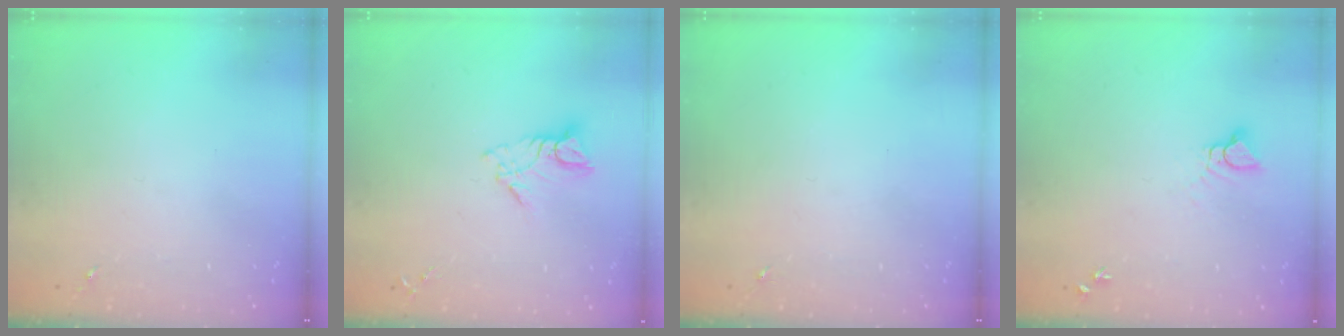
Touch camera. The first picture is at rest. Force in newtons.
{"total": 8.4, "press": 8.4, "slide": 0.9}
{"total": 0.0}
{"total": 3.9, "press": 3.9, "slide": 0.2}